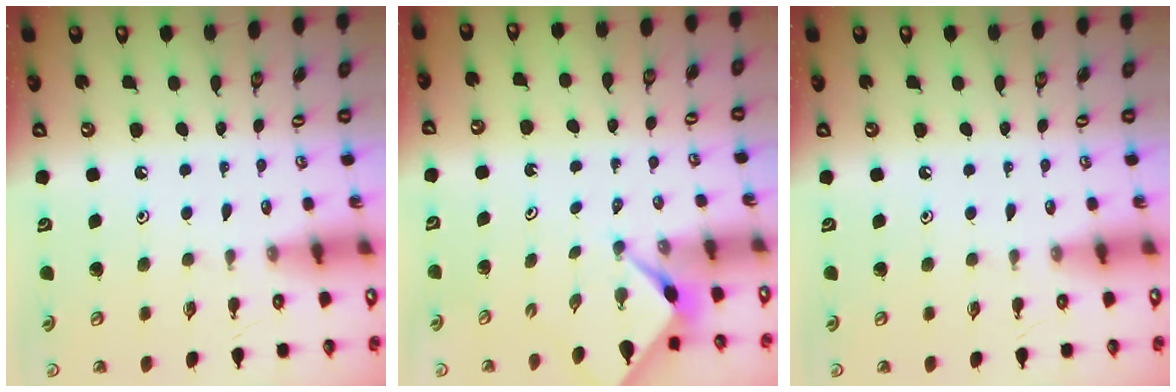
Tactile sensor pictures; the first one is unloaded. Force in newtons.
{"total": 2.4, "press": 2.4, "slide": 0.1}
{"total": 0.0}